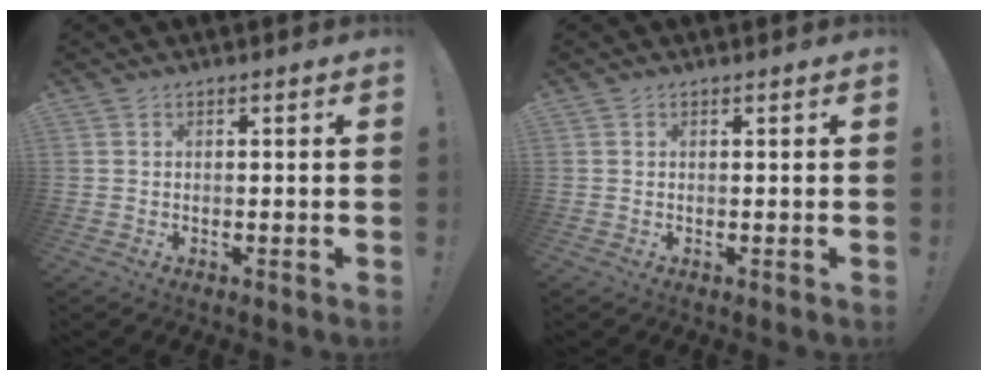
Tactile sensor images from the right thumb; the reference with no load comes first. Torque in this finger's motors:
{"motor_torque": [-0.16, -0.09, -0.11, 0.16, -0.04]}